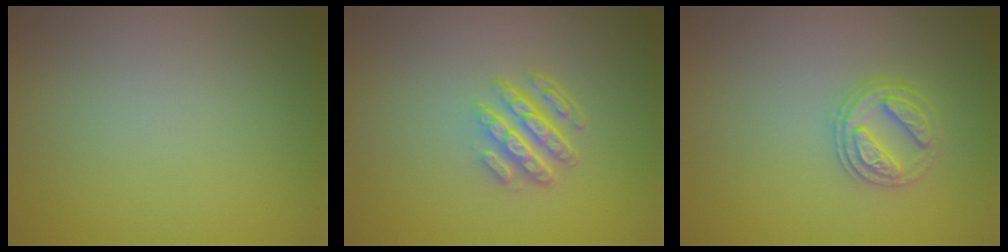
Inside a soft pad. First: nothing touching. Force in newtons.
{"total": 4.3, "press": 3.1, "slide": 3.0}
{"total": 2.8, "press": 2.6, "slide": 1.2}